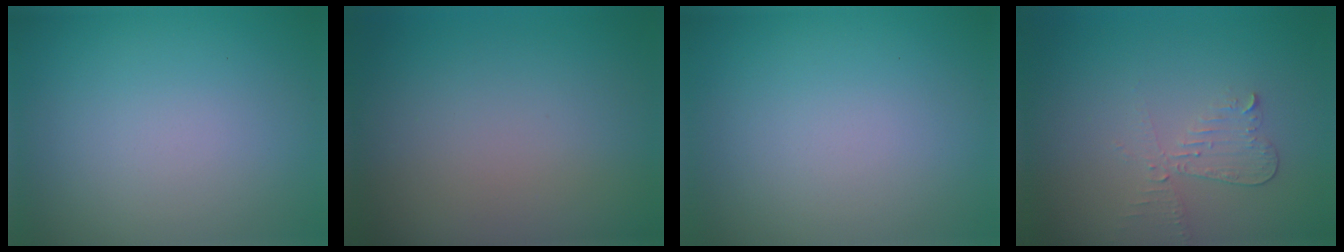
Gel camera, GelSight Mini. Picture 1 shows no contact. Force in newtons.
{"total": 0.0}
{"total": 0.0}
{"total": 2.2, "press": 2.2, "slide": 0.2}